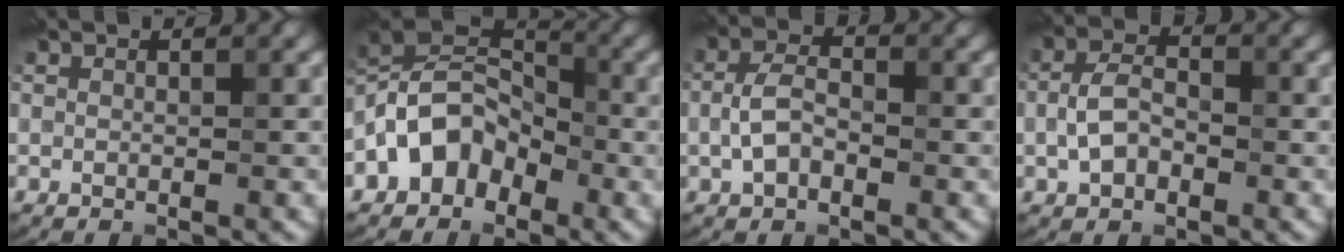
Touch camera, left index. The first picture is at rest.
{"total": 5.8, "force": [-2.8, 4.0, 3.1], "torque": [-0.044, 0.021, -0.068]}
{"total": 3.0, "force": [-0.8, 1.6, 2.4], "torque": [-0.053, 0.014, -0.021]}
{"total": 3.2, "force": [-0.8, 1.9, 2.5], "torque": [-0.055, 0.013, -0.019]}